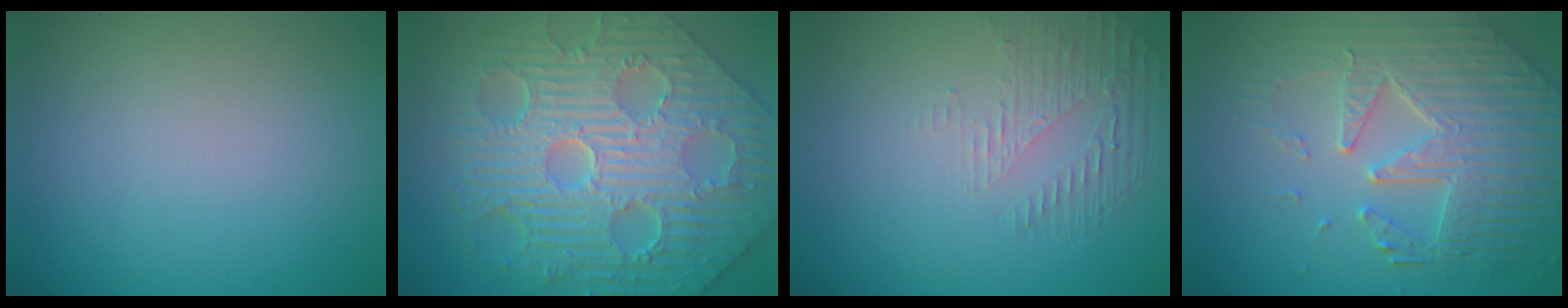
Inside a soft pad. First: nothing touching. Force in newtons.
{"total": 12.0, "press": 8.0, "slide": 8.9}
{"total": 1.7, "press": 0.8, "slide": 1.5}
{"total": 5.9, "press": 5.2, "slide": 2.8}